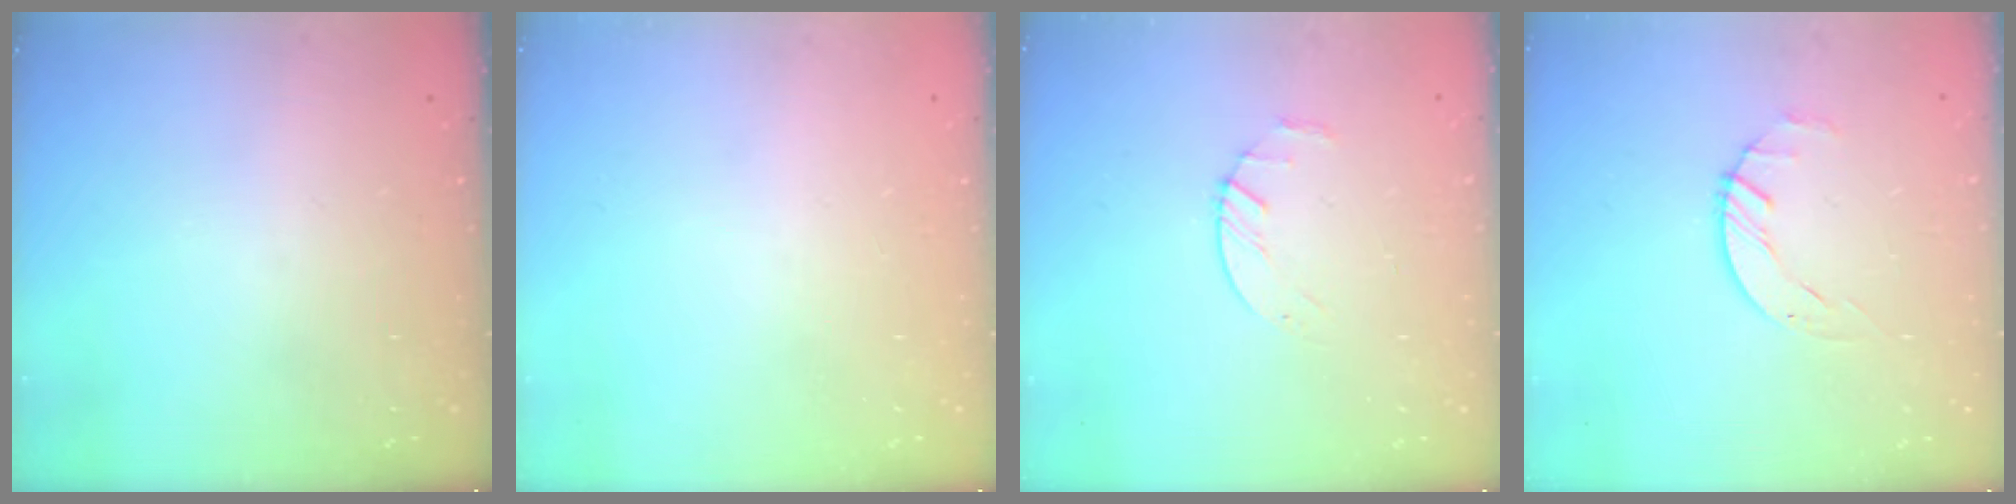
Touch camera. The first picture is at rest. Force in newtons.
{"total": 0.0}
{"total": 2.2, "press": 2.2, "slide": 0.3}
{"total": 1.8, "press": 1.8, "slide": 0.3}